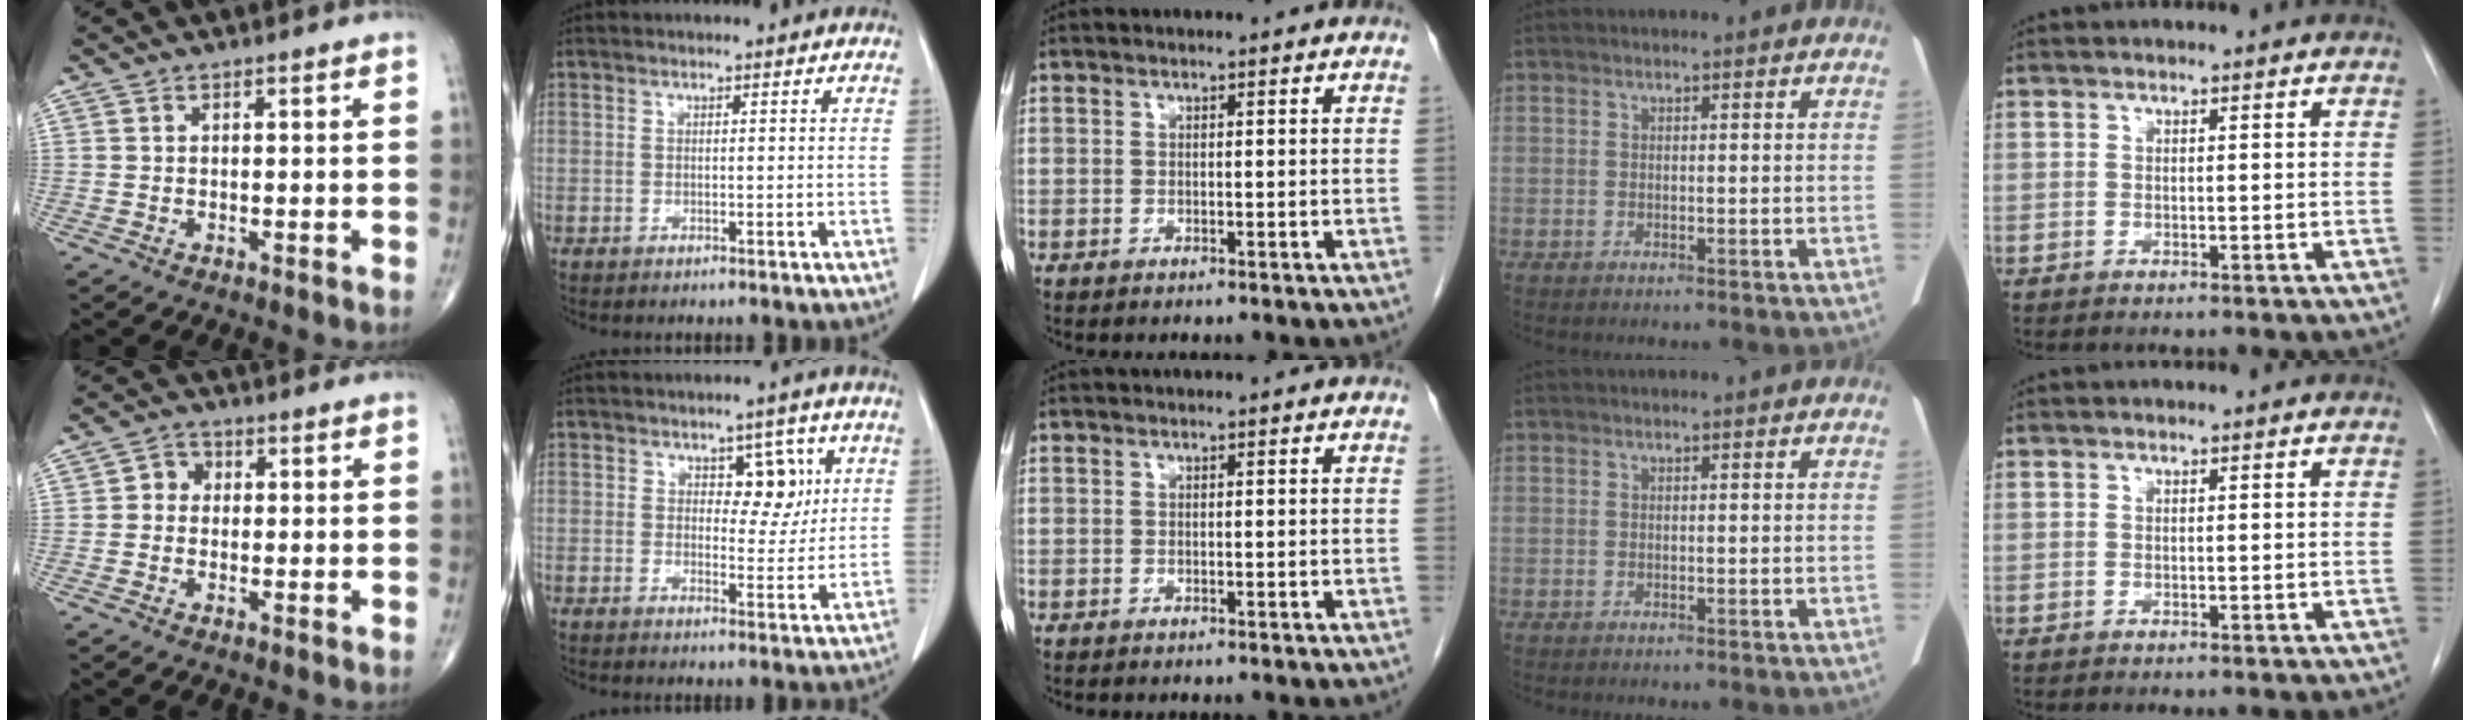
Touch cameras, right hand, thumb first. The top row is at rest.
{"thumb": {"total": 2.9, "force": [0.0, 2.6, 1.3], "torque": [0.001, 0.009, -0.011]}, "index": {"total": 5.4, "force": [1.9, 3.1, 4.0], "torque": [-0.041, 0.006, 0.029]}}